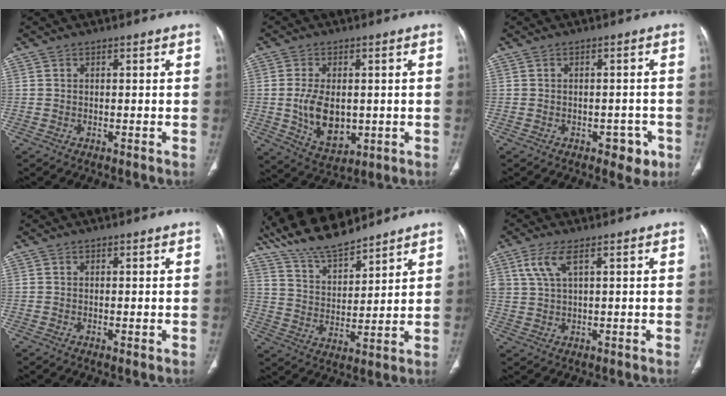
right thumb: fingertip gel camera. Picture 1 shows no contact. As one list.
[{"total": 9.4, "force": [-0.4, 5.8, 7.4], "torque": [-0.123, -0.010, 0.004]}, {"total": 4.3, "force": [-2.2, 2.7, 2.7], "torque": [-0.011, 0.013, -0.024]}, {"total": 0.5, "force": [-0.1, 0.1, 0.5], "torque": [-0.014, -0.004, 0.000]}, {"total": 13.4, "force": [11.7, 3.7, 5.3], "torque": [-0.079, -0.055, 0.221]}, {"total": 4.8, "force": [2.3, 1.5, 3.9], "torque": [-0.099, 0.000, 0.052]}]